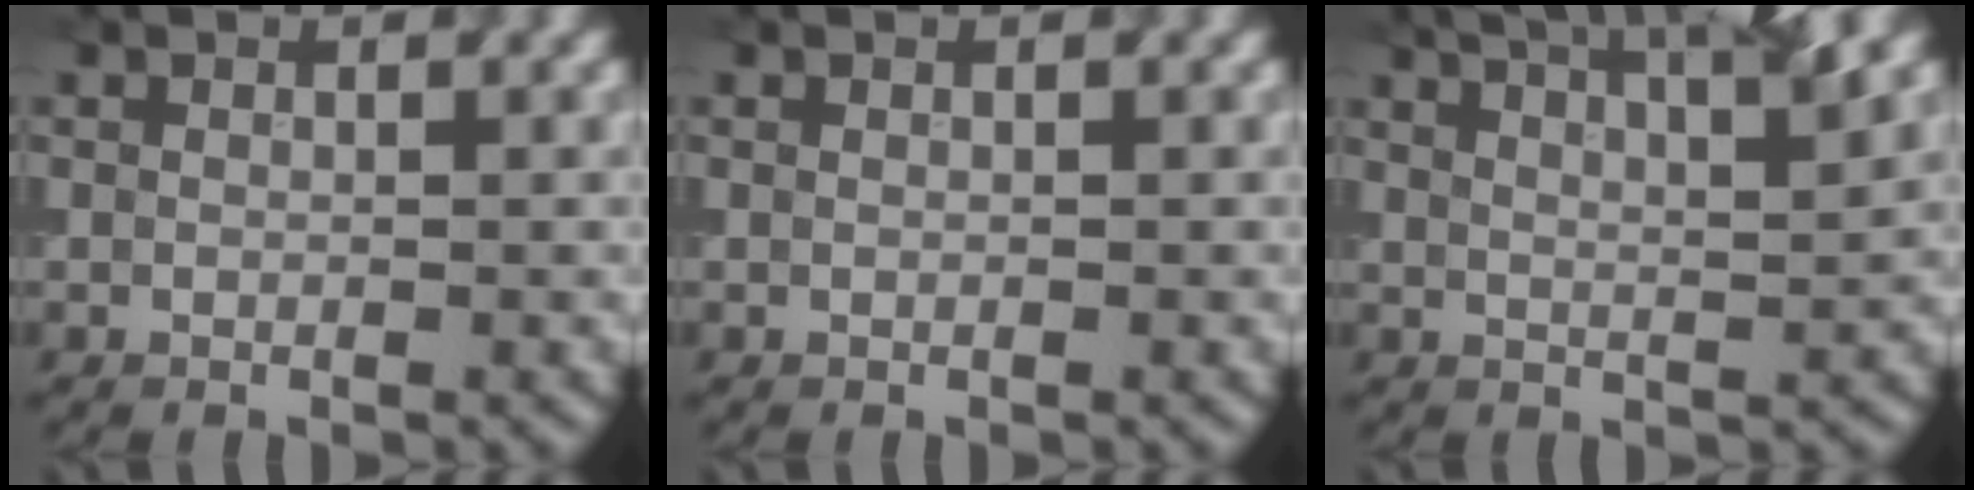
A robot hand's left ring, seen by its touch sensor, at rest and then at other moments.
{"total": 0.0}
{"total": 8.6, "force": [5.9, 2.5, 5.7], "torque": [-0.048, 0.035, 0.042]}